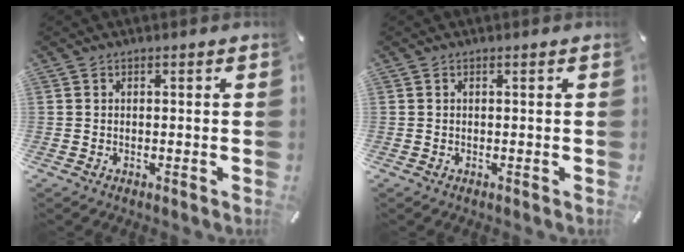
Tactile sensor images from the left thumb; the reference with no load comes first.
{"total": 0.0}